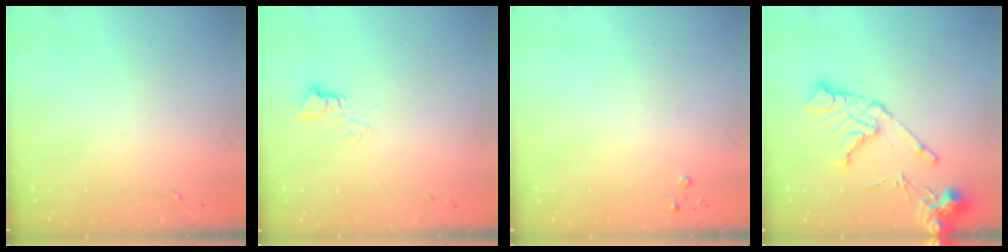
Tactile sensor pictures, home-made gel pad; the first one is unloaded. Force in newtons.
{"total": 3.4, "press": 3.4, "slide": 0.1}
{"total": 2.2, "press": 2.2, "slide": 0.3}
{"total": 15.5, "press": 15.4, "slide": 2.0}